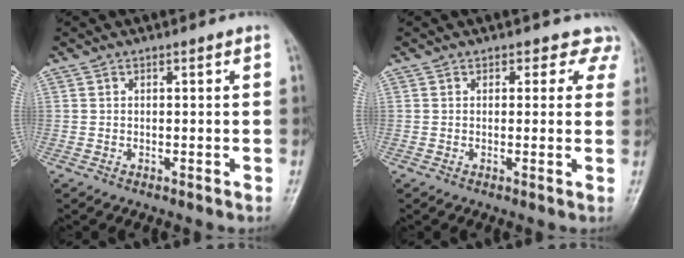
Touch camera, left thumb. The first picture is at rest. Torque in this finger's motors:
{"motor_torque": [-0.06, -0.05, 0.05, -0.02, 0.01]}